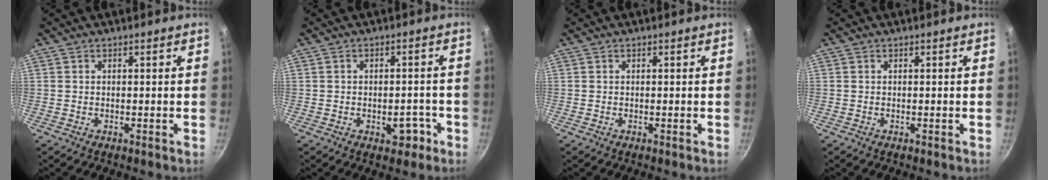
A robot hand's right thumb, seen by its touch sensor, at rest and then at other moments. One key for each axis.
{"total": 4.3, "fx": -1.9, "fy": 2.6, "fz": 2.8, "tx": -0.010, "ty": 0.021, "tz": -0.019}
{"total": 0.0}
{"total": 0.0}